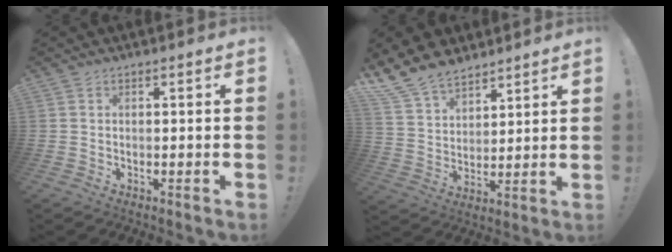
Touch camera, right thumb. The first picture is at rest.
{"total": 12.4, "force": [10.0, 6.2, 3.8], "torque": [-0.087, -0.068, 0.195]}